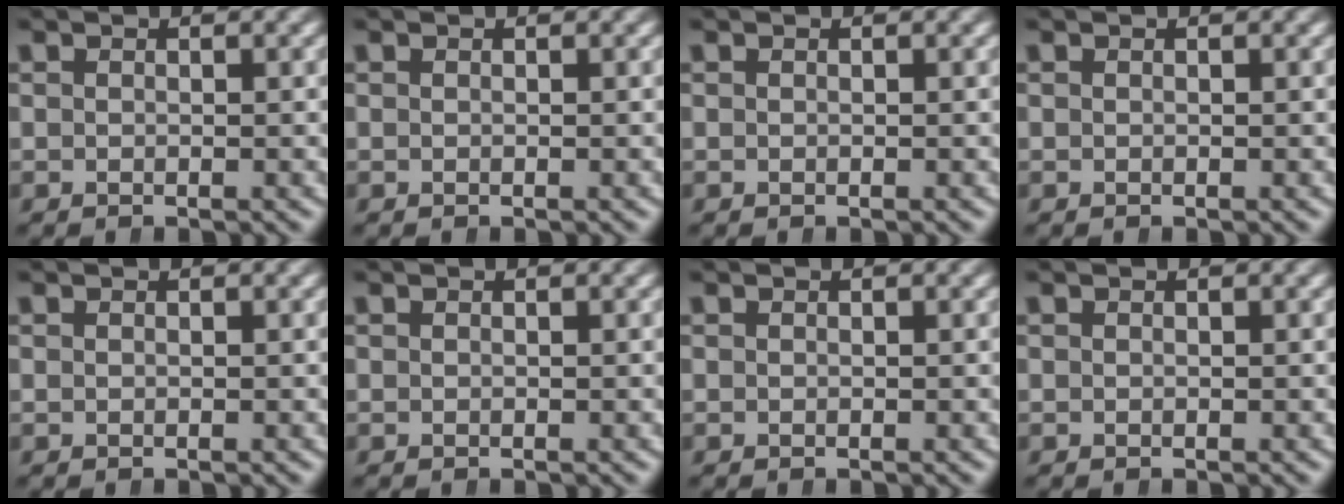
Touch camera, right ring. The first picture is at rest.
{"total": 0.0}
{"total": 0.0}
{"total": 0.0}
{"total": 0.0}
{"total": 0.0}
{"total": 0.0}
{"total": 0.0}